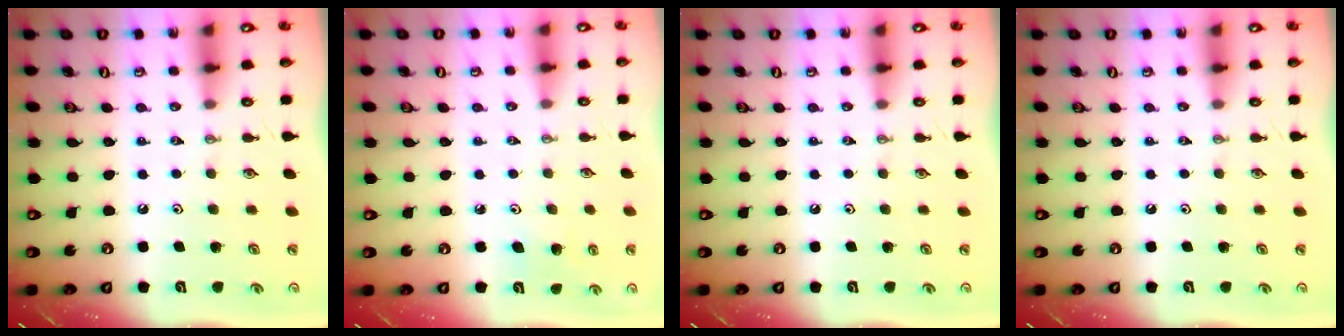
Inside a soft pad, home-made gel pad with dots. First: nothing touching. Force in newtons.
{"total": 4.4, "press": 4.0, "slide": 1.9}
{"total": 0.0}
{"total": 0.0}